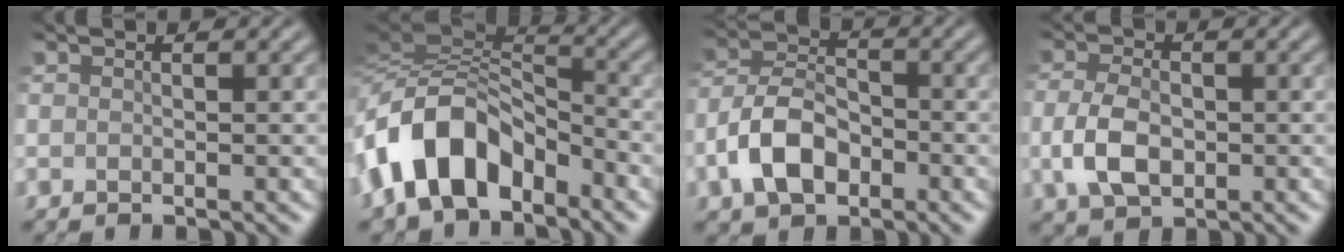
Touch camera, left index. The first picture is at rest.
{"total": 9.4, "force": [-5.0, 5.4, 5.9], "torque": [-0.102, 0.010, -0.106]}
{"total": 5.8, "force": [-2.5, 3.7, 3.7], "torque": [-0.072, 0.004, -0.055]}
{"total": 4.4, "force": [-0.7, 2.9, 3.2], "torque": [-0.071, -0.005, -0.016]}